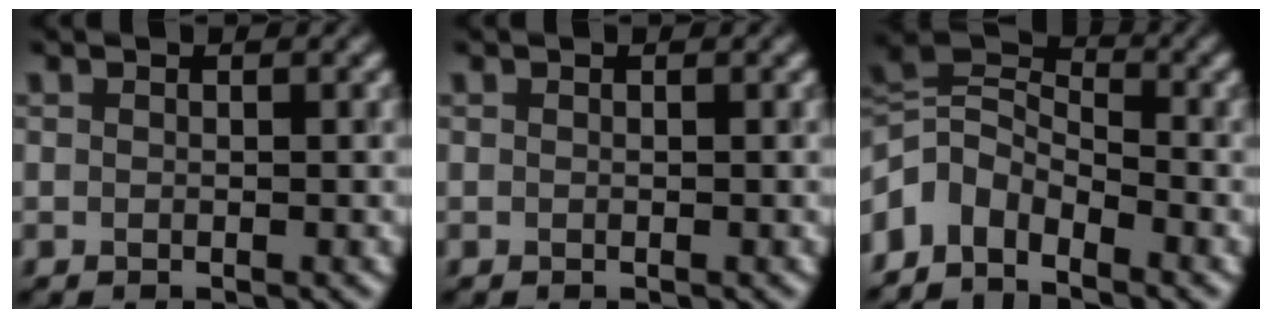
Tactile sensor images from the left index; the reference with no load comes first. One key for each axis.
{"total": 0.0}
{"total": 4.8, "fx": -3.3, "fy": 2.6, "fz": 2.3, "tx": -0.044, "ty": 0.003, "tz": -0.081}